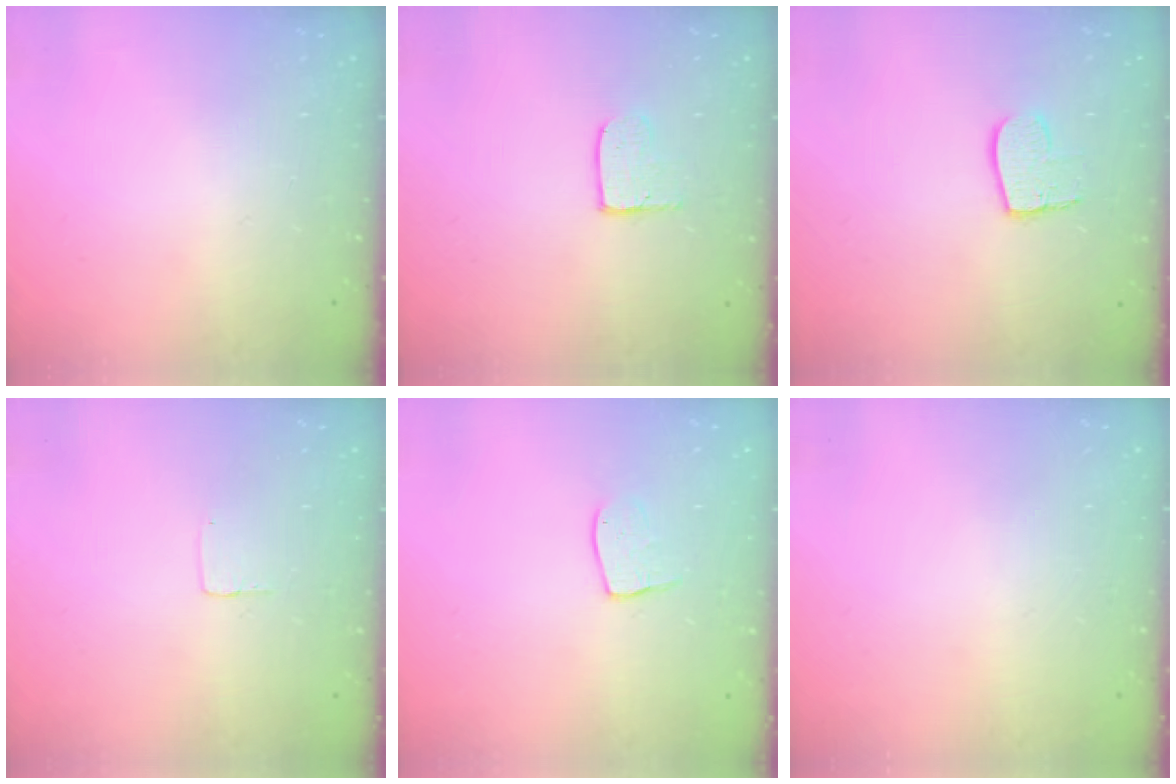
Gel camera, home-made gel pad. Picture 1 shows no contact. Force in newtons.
{"total": 3.9, "press": 3.9, "slide": 0.4}
{"total": 8.3, "press": 8.3, "slide": 0.7}
{"total": 2.5, "press": 2.5, "slide": 0.1}
{"total": 7.0, "press": 7.0, "slide": 0.5}
{"total": 0.0}